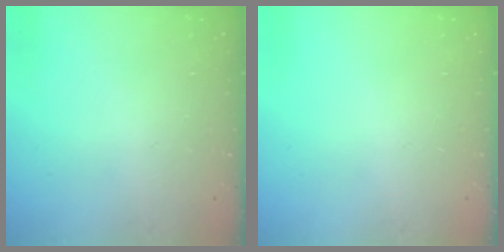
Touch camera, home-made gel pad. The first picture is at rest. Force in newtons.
{"total": 0.0}